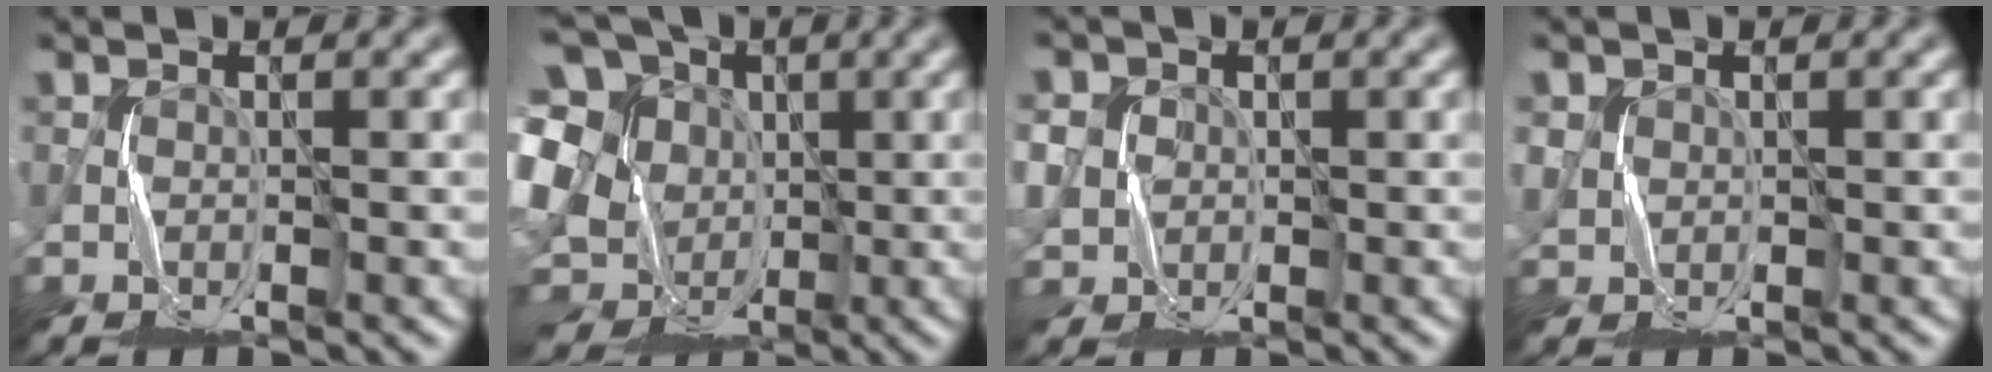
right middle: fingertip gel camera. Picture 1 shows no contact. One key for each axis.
{"total": 14.8, "fx": -2.9, "fy": 12.1, "fz": 8.1, "tx": -0.174, "ty": 0.011, "tz": -0.048}
{"total": 3.0, "fx": 0.1, "fy": 3.0, "fz": 0.3, "tx": -0.016, "ty": 0.007, "tz": -0.005}
{"total": 1.1, "fx": 0.3, "fy": 1.0, "fz": -0.1, "tx": -0.011, "ty": -0.003, "tz": 0.008}